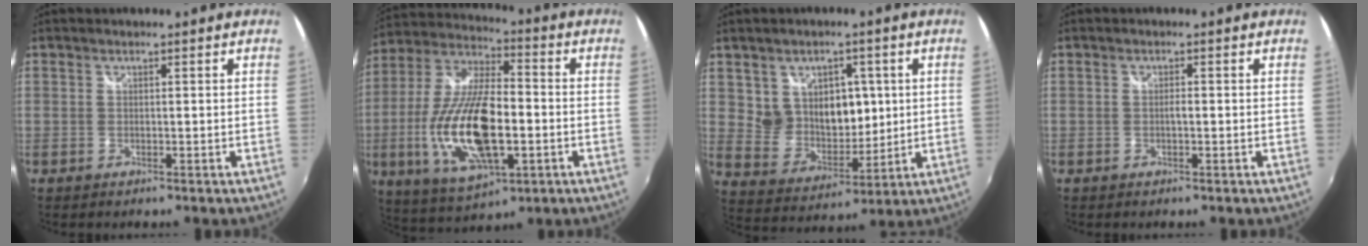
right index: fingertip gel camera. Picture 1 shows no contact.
{"total": 20.7, "force": [-4.4, 8.3, 18.5], "torque": [-0.378, -0.017, -0.074]}
{"total": 10.7, "force": [3.3, 8.6, 5.5], "torque": [-0.090, 0.003, 0.075]}
{"total": 0.9, "force": [-0.2, 0.3, 0.8], "torque": [-0.014, 0.002, -0.005]}